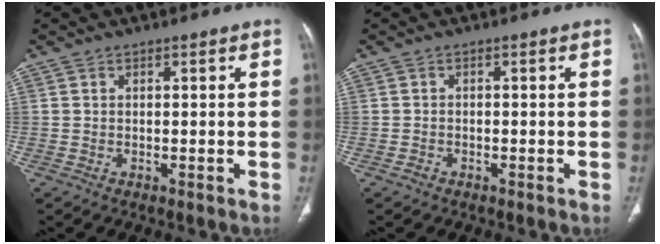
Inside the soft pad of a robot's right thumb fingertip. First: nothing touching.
{"total": 1.1, "force": [-0.7, 0.7, 0.3], "torque": [-0.008, 0.004, -0.015]}